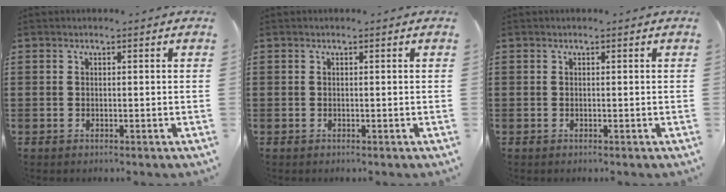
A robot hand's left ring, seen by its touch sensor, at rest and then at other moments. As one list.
[{"total": 0.0}, {"total": 0.0}]